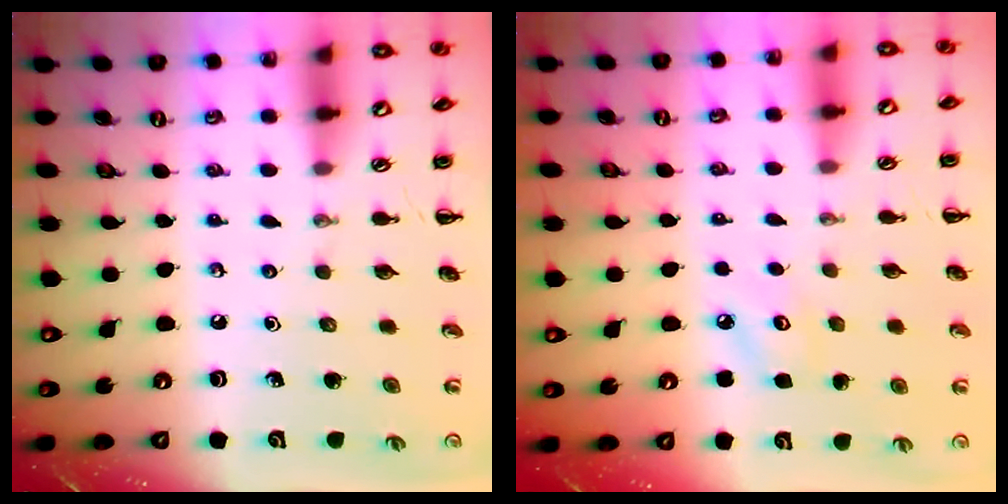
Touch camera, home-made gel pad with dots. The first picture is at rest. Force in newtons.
{"total": 4.4, "press": 4.2, "slide": 1.1}